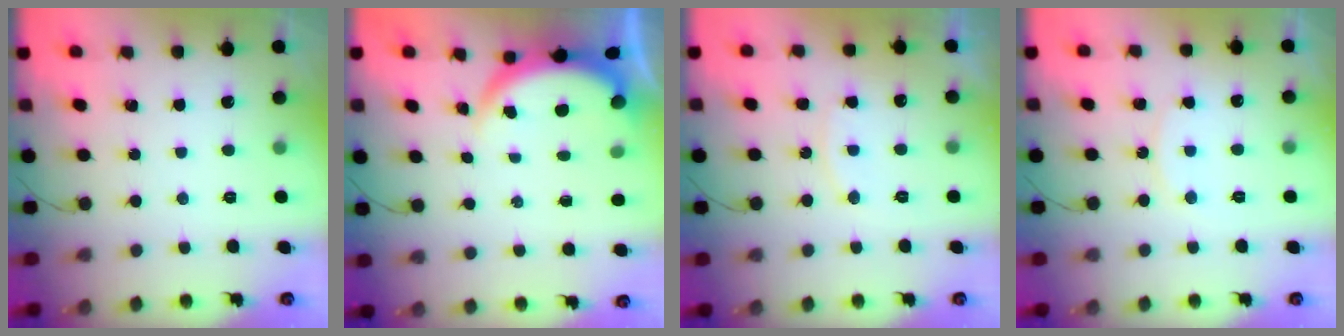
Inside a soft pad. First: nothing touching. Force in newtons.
{"total": 3.8, "press": 3.8, "slide": 0.1}
{"total": 7.4, "press": 7.4, "slide": 0.3}
{"total": 6.5, "press": 6.5, "slide": 0.4}